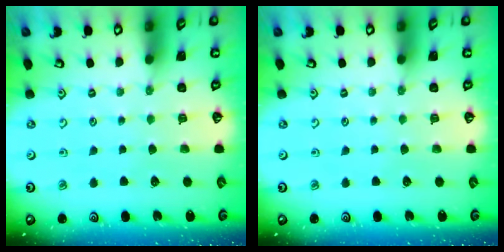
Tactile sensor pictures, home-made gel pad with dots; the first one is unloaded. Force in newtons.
{"total": 0.0}